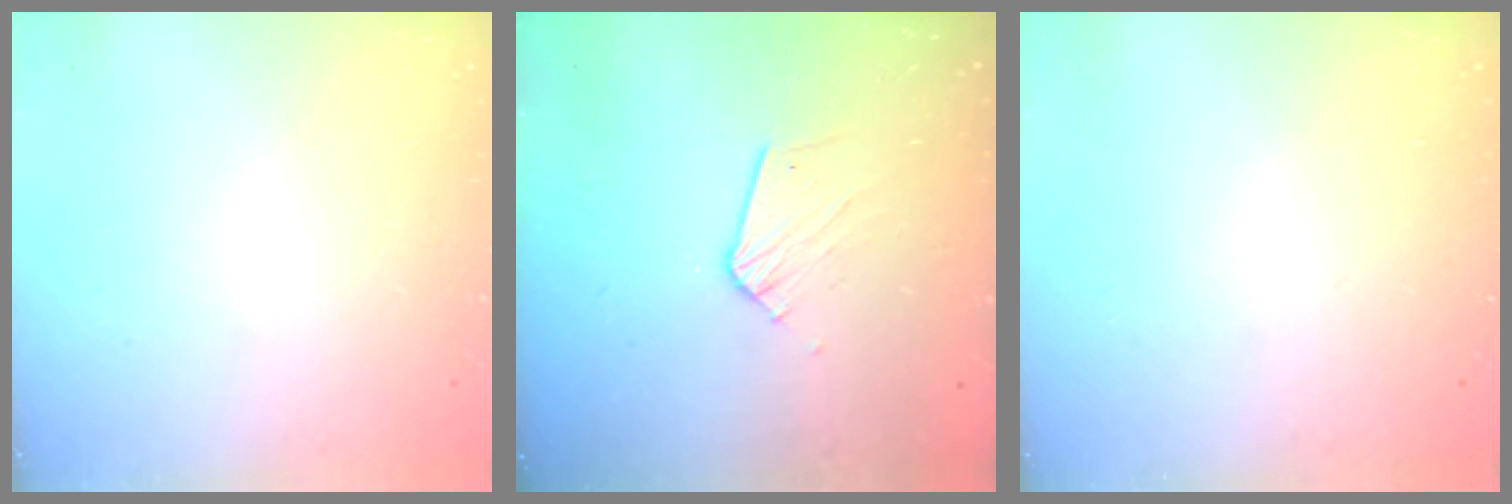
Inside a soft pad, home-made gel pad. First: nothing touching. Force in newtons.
{"total": 7.6, "press": 7.6, "slide": 0.7}
{"total": 0.0}